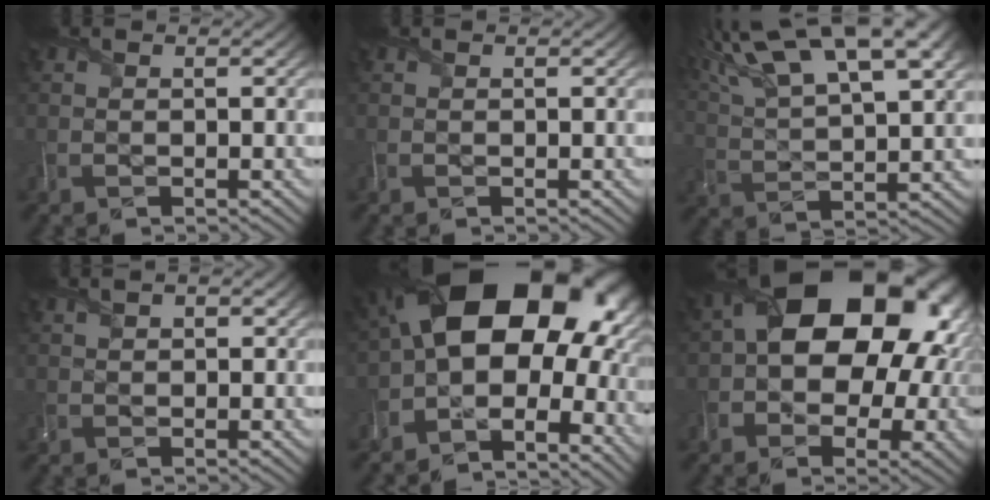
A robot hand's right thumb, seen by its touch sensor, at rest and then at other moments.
{"total": 0.0}
{"total": 16.4, "force": [10.3, 5.2, 11.6], "torque": [-0.246, 0.031, 0.166]}
{"total": 2.6, "force": [1.4, 1.3, 1.7], "torque": [-0.027, 0.000, 0.017]}
{"total": 18.6, "force": [0.7, 12.1, 14.1], "torque": [-0.227, 0.002, 0.026]}
{"total": 18.6, "force": [2.1, 13.1, 13.0], "torque": [-0.162, 0.004, 0.032]}